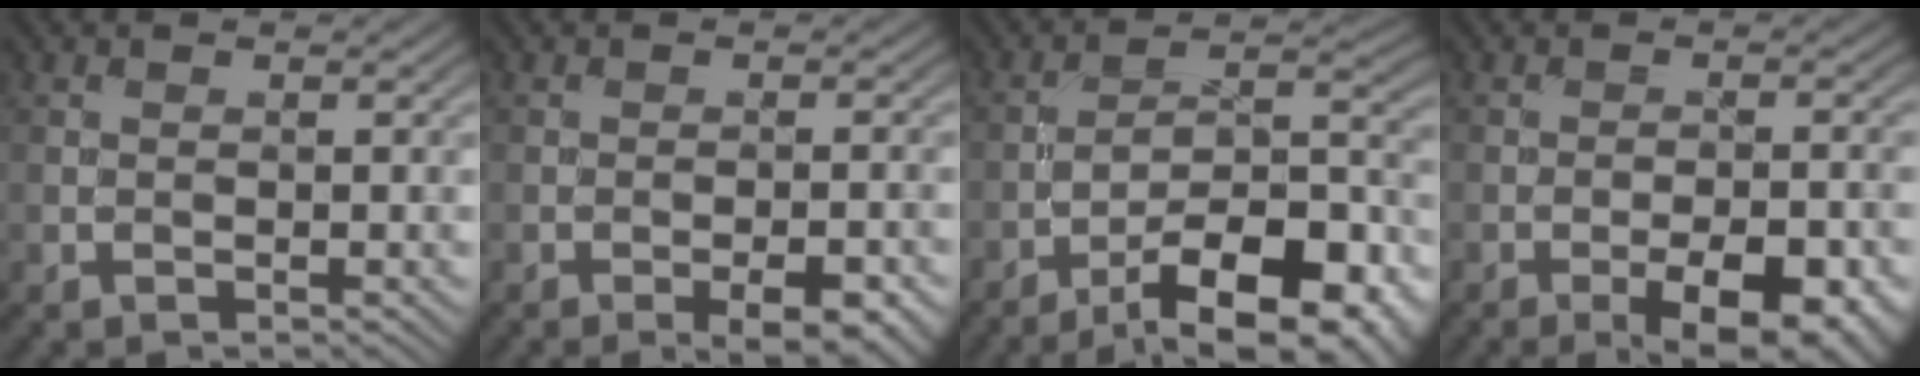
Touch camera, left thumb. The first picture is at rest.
{"total": 5.4, "force": [-3.0, 1.7, 4.2], "torque": [-0.067, 0.006, -0.032]}
{"total": 16.3, "force": [-10.6, 5.4, 11.2], "torque": [-0.170, -0.009, -0.161]}
{"total": 9.2, "force": [-4.8, 3.2, 7.1], "torque": [-0.103, 0.004, -0.056]}